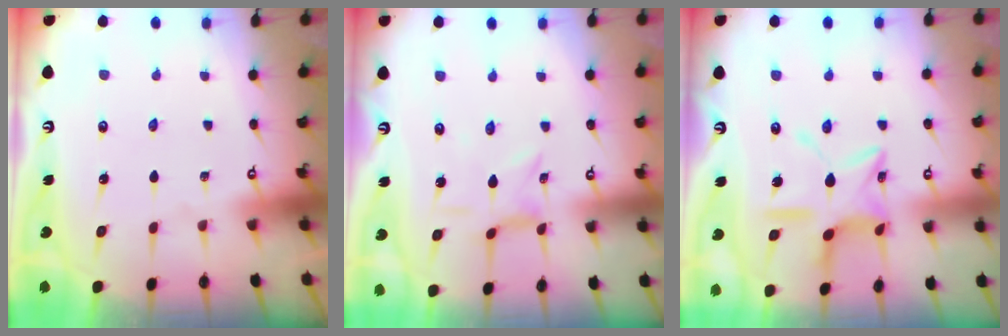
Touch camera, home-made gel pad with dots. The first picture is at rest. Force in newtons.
{"total": 0.8, "press": 0.7, "slide": 0.3}
{"total": 12.6, "press": 12.5, "slide": 0.9}